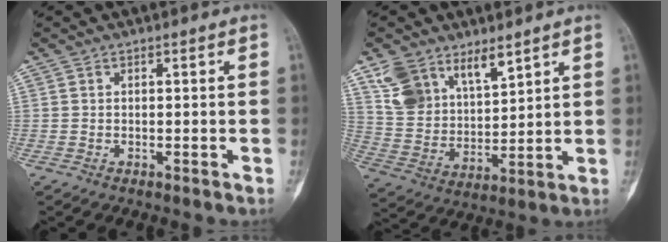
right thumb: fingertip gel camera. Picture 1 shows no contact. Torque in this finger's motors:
{"motor_torque": [-0.42, 2.15, -0.05, 0.27, 0.08]}